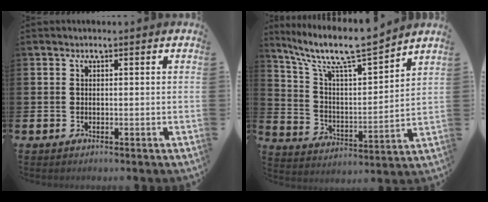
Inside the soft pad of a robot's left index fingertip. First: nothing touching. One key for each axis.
{"total": 10.1, "fx": 9.0, "fy": 1.2, "fz": 4.5, "tx": -0.121, "ty": -0.063, "tz": 0.150}